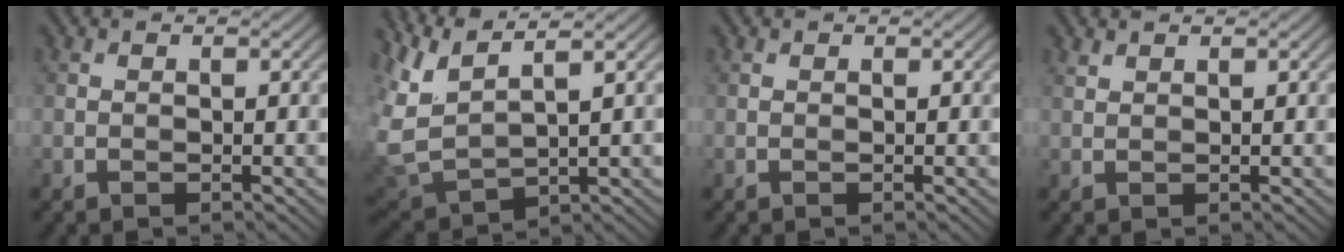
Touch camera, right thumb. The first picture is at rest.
{"total": 8.2, "force": [5.0, 2.4, 6.0], "torque": [-0.161, 0.014, 0.102]}
{"total": 0.0}
{"total": 0.8, "force": [0.7, 0.2, 0.2], "torque": [-0.011, 0.002, 0.019]}